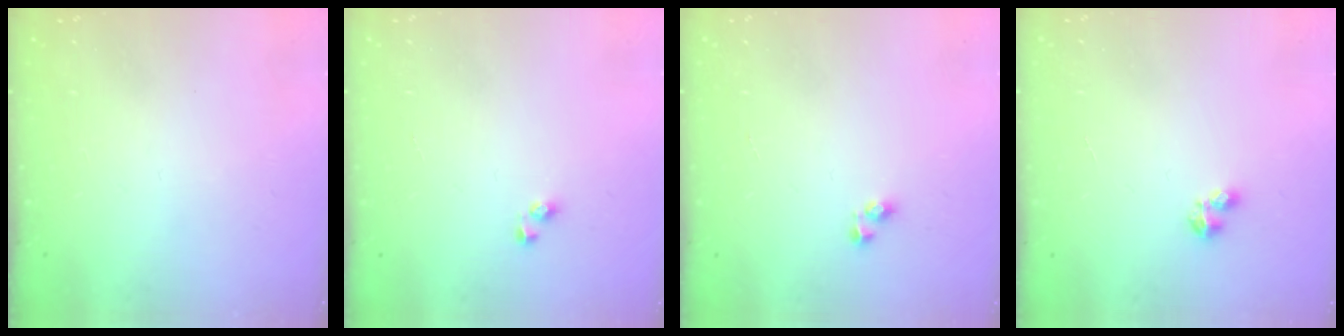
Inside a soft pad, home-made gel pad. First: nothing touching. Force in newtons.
{"total": 3.1, "press": 3.1, "slide": 0.3}
{"total": 2.9, "press": 2.8, "slide": 0.3}
{"total": 2.3, "press": 2.3, "slide": 0.4}